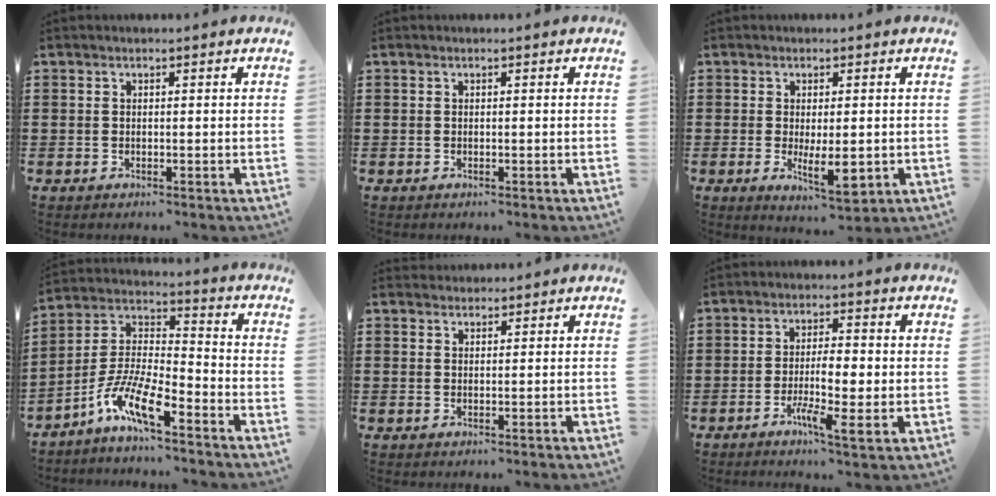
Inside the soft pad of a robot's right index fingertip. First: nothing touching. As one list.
[{"total": 0.0}, {"total": 6.5, "force": [-1.1, 2.1, 6.0], "torque": [-0.114, -0.009, -0.017]}, {"total": 9.6, "force": [-6.8, 2.2, 6.4], "torque": [-0.156, -0.012, -0.138]}, {"total": 1.2, "force": [1.1, 0.3, -0.2], "torque": [0.002, 0.003, 0.022]}, {"total": 5.8, "force": [-1.3, 1.3, 5.5], "torque": [-0.097, -0.002, -0.022]}]